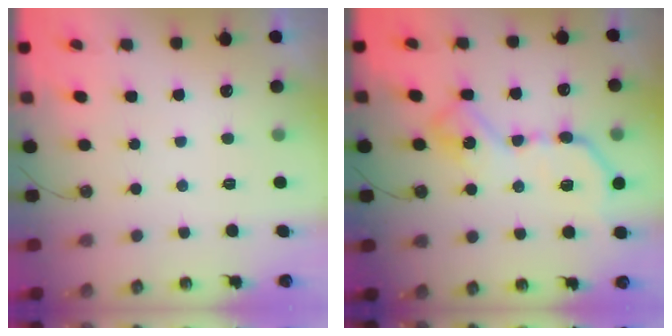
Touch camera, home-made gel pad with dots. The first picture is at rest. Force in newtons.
{"total": 14.7, "press": 14.6, "slide": 0.5}